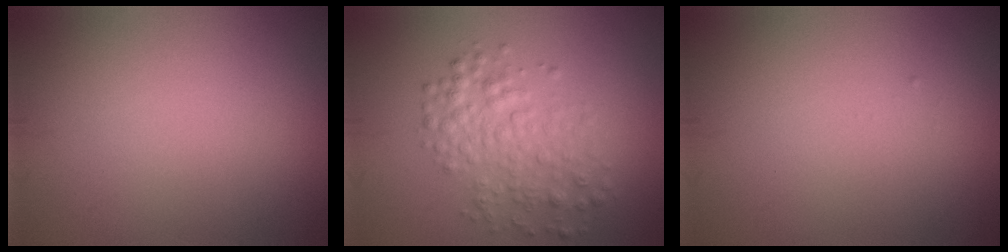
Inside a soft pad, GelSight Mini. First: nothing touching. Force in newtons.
{"total": 3.7, "press": 3.7, "slide": 0.1}
{"total": 0.0}